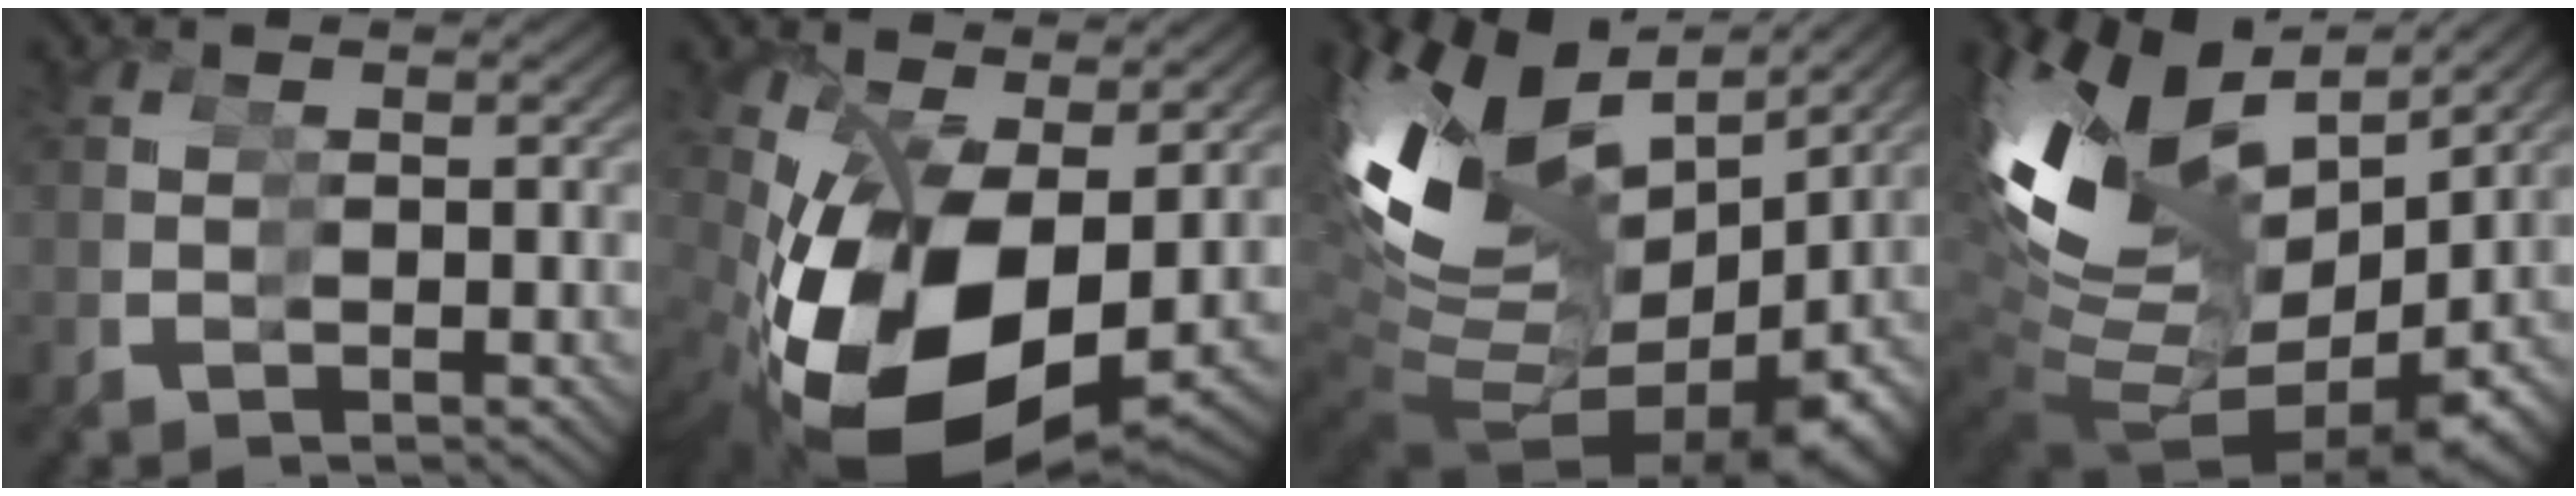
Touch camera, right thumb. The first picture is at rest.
{"total": 14.4, "force": [-1.6, 9.0, 11.1], "torque": [-0.237, -0.045, 0.006]}
{"total": 11.4, "force": [2.7, 6.7, 8.8], "torque": [-0.197, 0.001, 0.051]}
{"total": 10.2, "force": [2.4, 6.0, 7.9], "torque": [-0.185, 0.002, 0.046]}